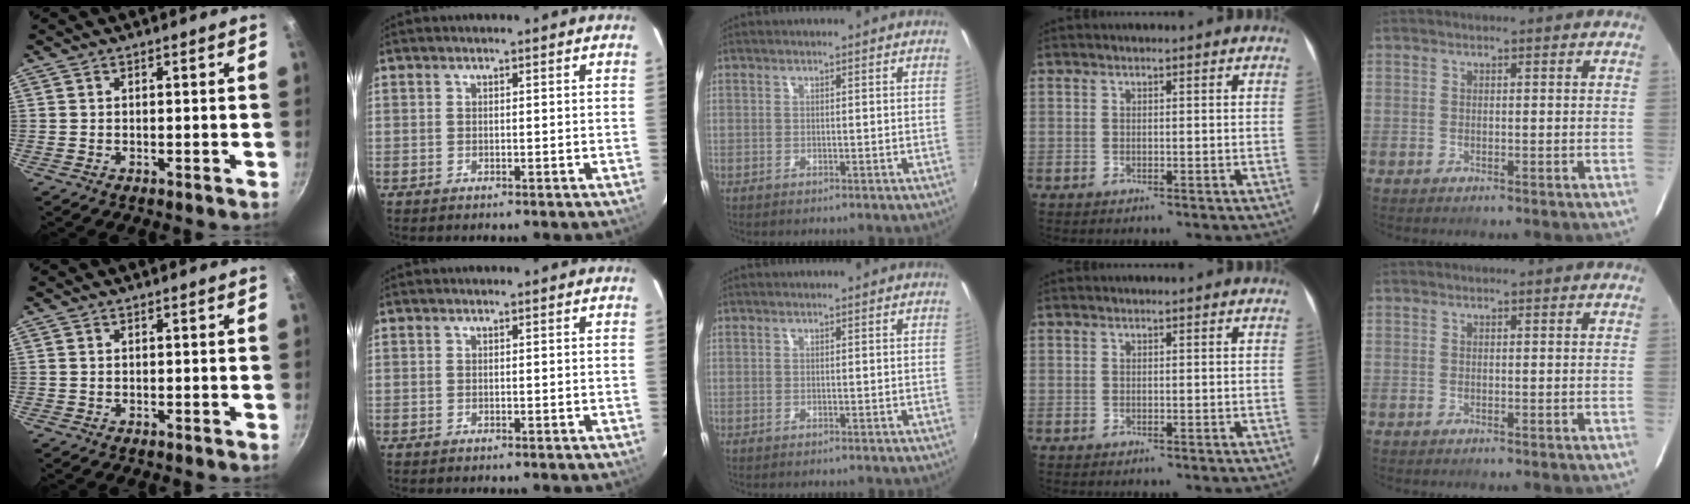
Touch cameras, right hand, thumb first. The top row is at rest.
{}